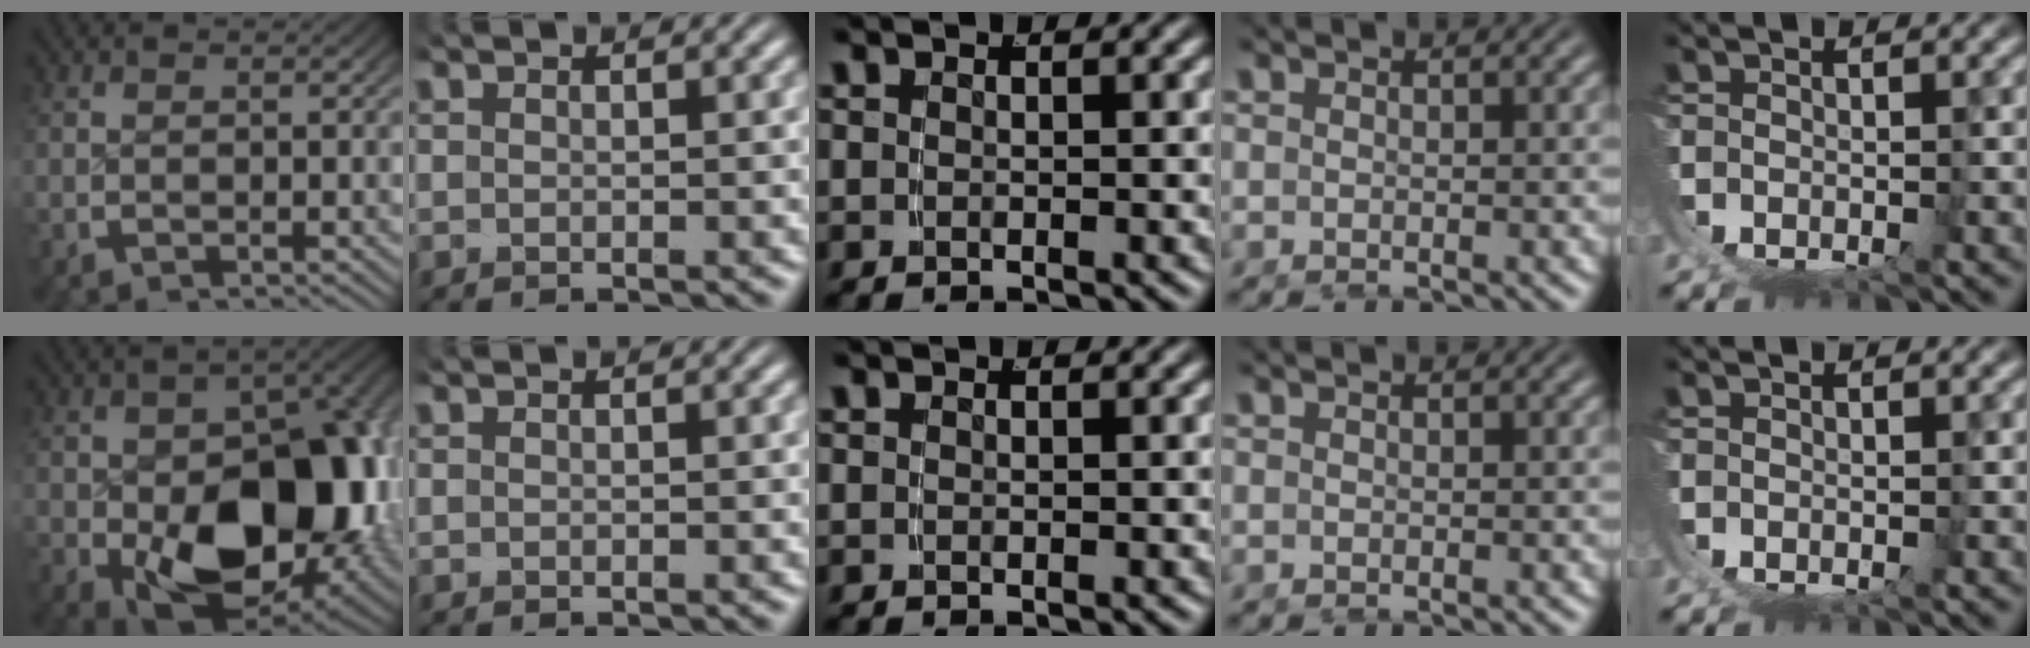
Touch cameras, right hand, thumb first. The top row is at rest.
{"thumb": {"total": 19.2, "force": [-2.6, 12.1, 14.7], "torque": [-0.260, -0.084, 0.000]}}